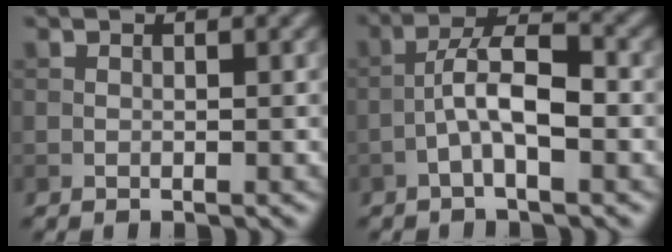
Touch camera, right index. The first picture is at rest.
{"total": 4.9, "force": [-1.5, 1.6, 4.4], "torque": [-0.081, 0.016, -0.032]}